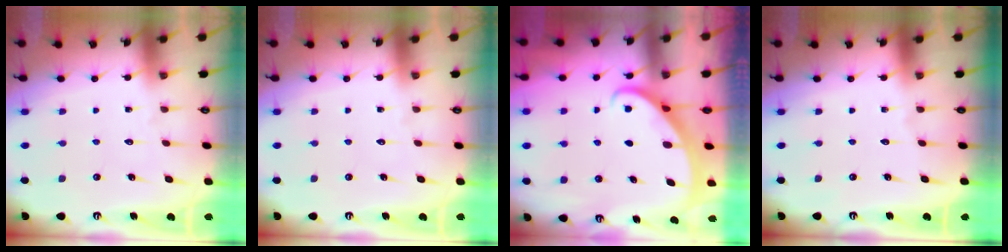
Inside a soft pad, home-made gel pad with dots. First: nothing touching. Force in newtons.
{"total": 0.0}
{"total": 2.3, "press": 2.3, "slide": 0.2}
{"total": 0.0}